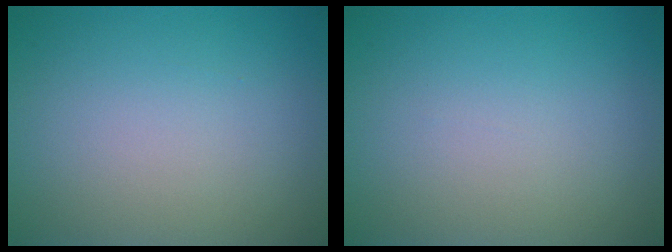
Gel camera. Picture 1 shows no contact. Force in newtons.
{"total": 0.0}